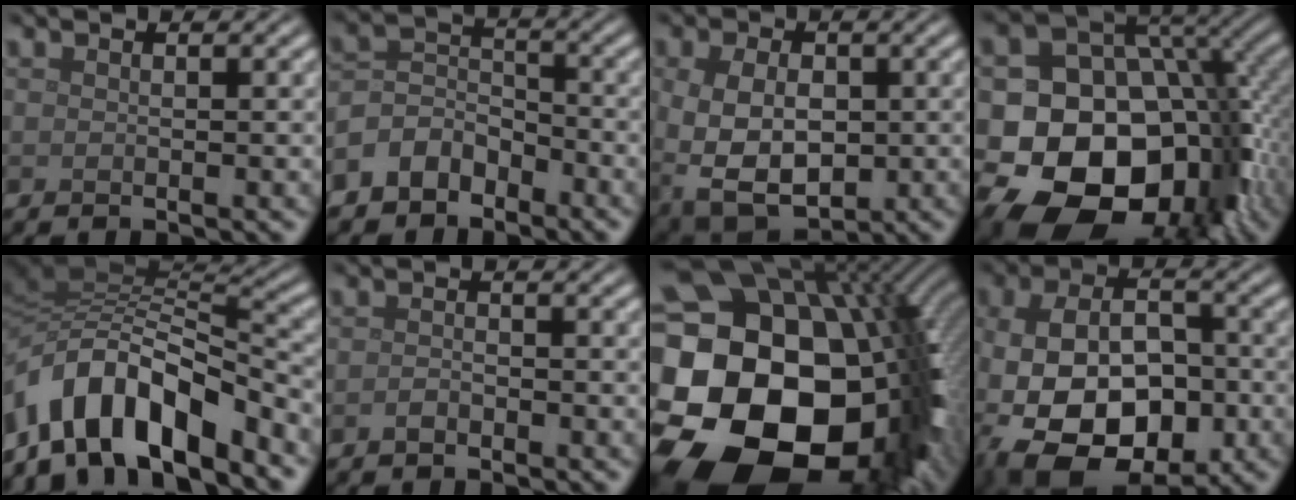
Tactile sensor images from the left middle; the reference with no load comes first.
{"total": 4.5, "force": [-3.0, 3.0, 1.3], "torque": [-0.017, 0.010, -0.068]}
{"total": 9.0, "force": [-0.7, 6.2, 6.5], "torque": [-0.136, -0.023, 0.008]}
{"total": 16.8, "force": [-3.3, 12.6, 10.6], "torque": [-0.151, -0.014, -0.047]}
{"total": 10.6, "force": [-5.8, 4.5, 7.7], "torque": [-0.119, 0.011, -0.107]}
{"total": 1.0, "force": [-0.6, 0.5, 0.6], "torque": [-0.013, 0.000, -0.014]}
{"total": 24.0, "force": [-4.8, 17.9, 15.3], "torque": [-0.291, -0.048, -0.099]}
{"total": 13.0, "force": [-4.0, 8.5, 8.9], "torque": [-0.159, -0.026, -0.059]}